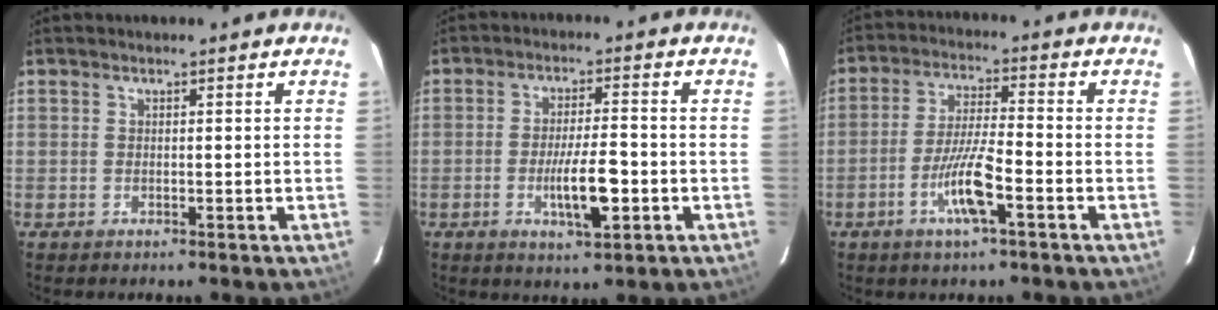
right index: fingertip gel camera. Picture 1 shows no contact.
{"total": 7.2, "force": [-2.2, 1.2, 6.8], "torque": [-0.117, -0.006, -0.036]}
{"total": 8.2, "force": [-3.5, 0.6, 7.4], "torque": [-0.145, -0.004, -0.066]}